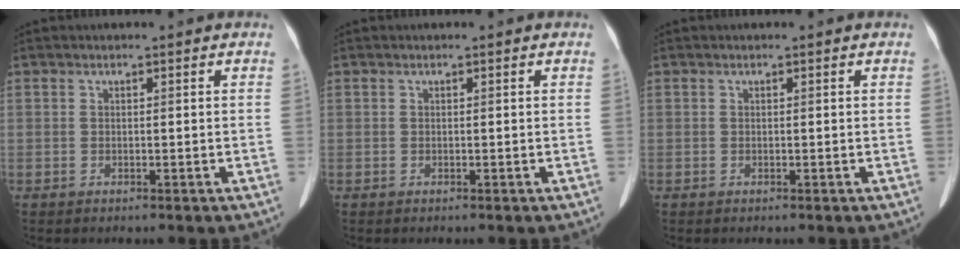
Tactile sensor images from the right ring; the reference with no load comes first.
{"total": 0.0}
{"total": 0.0}